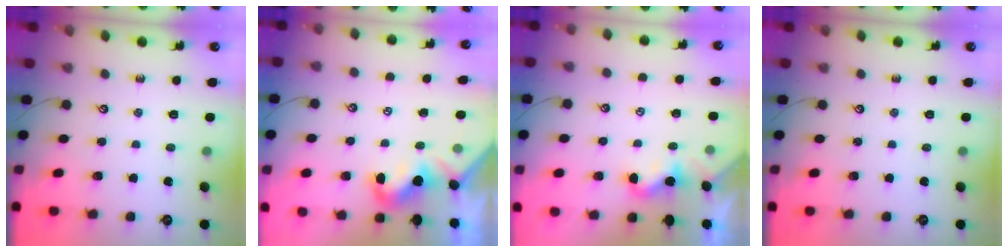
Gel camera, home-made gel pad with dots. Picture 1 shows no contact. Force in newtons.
{"total": 1.9, "press": 1.8, "slide": 0.6}
{"total": 1.8, "press": 1.8, "slide": 0.3}
{"total": 0.0}